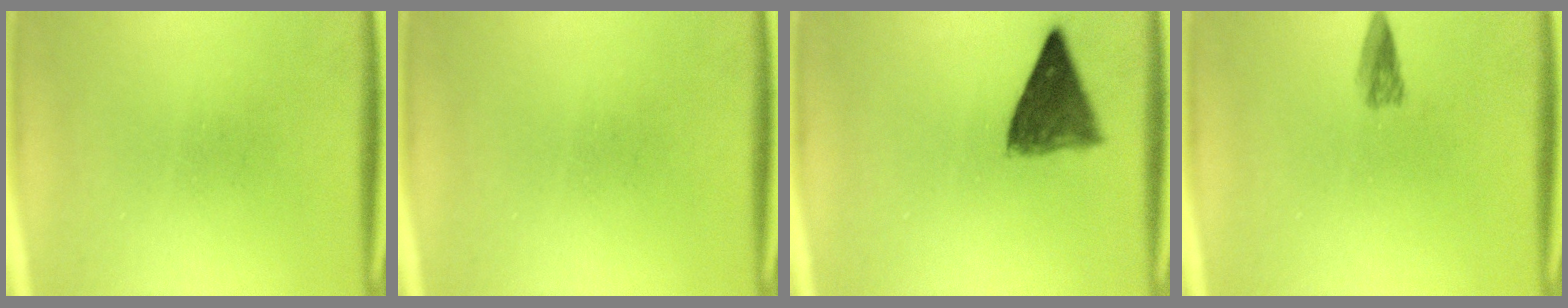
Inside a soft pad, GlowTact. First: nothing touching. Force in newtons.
{"total": 0.0}
{"total": 7.2}
{"total": 2.0}